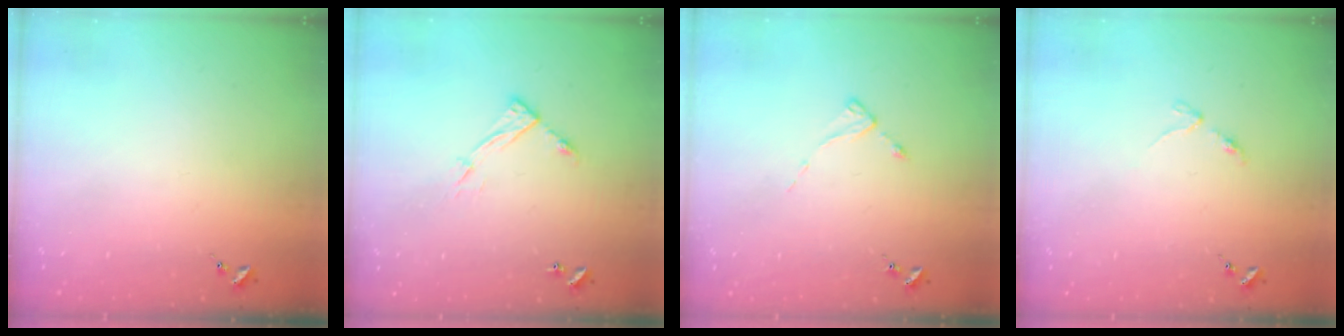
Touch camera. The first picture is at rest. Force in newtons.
{"total": 8.1, "press": 8.1, "slide": 0.6}
{"total": 2.0, "press": 2.0, "slide": 0.3}
{"total": 2.9, "press": 2.8, "slide": 0.4}